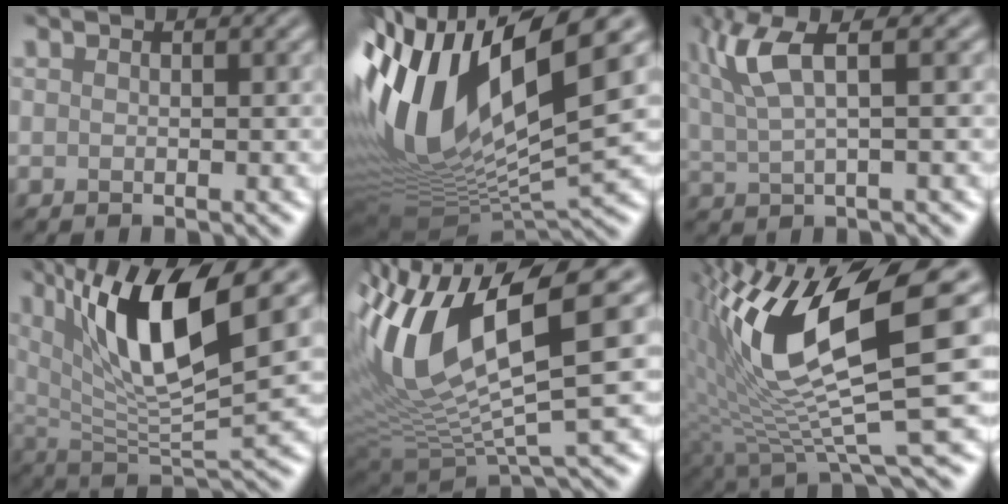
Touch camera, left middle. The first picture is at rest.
{"total": 17.2, "force": [4.3, 6.6, 15.3], "torque": [-0.316, 0.003, 0.077]}
{"total": 5.4, "force": [2.5, 1.3, 4.6], "torque": [-0.104, 0.012, 0.054]}
{"total": 10.6, "force": [4.1, 2.7, 9.4], "torque": [-0.156, -0.008, 0.077]}
{"total": 12.7, "force": [2.8, 4.1, 11.7], "torque": [-0.235, -0.004, 0.054]}
{"total": 13.4, "force": [3.0, 3.7, 12.5], "torque": [-0.243, -0.007, 0.060]}